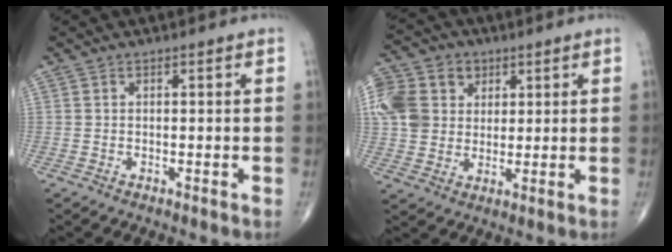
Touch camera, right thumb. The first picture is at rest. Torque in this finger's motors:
{"motor_torque": [-0.01, 0.15, 0.66, 0.65, 0.03]}